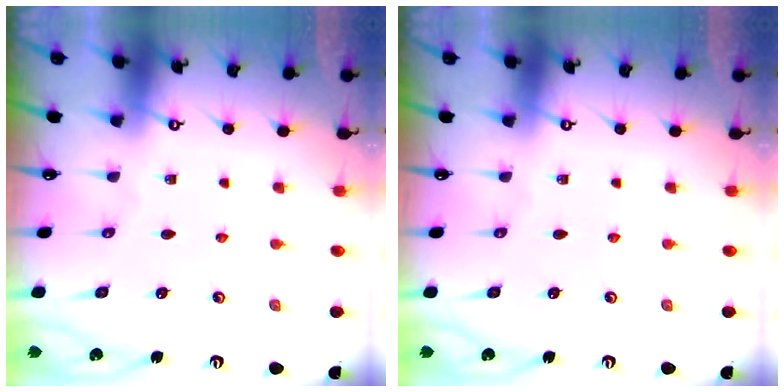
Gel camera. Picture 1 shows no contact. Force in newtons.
{"total": 0.0}